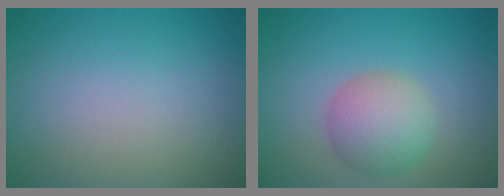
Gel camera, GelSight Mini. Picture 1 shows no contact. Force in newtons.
{"total": 4.3, "press": 4.3, "slide": 0.1}